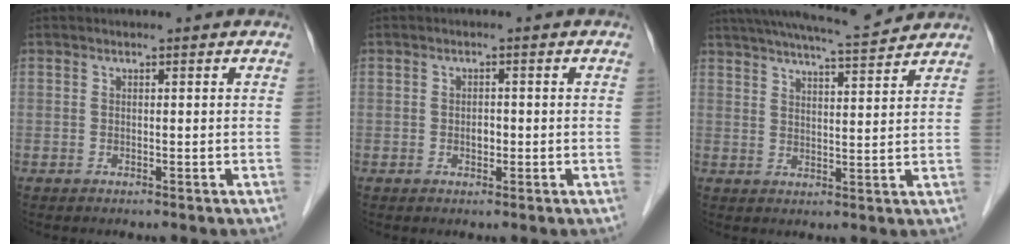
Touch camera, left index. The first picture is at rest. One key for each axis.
{"total": 2.7, "fx": -2.5, "fy": 0.8, "fz": 0.8, "tx": -0.011, "ty": -0.014, "tz": -0.045}
{"total": 9.4, "fx": 8.5, "fy": 0.0, "fz": 4.0, "tx": -0.065, "ty": -0.004, "tz": 0.115}